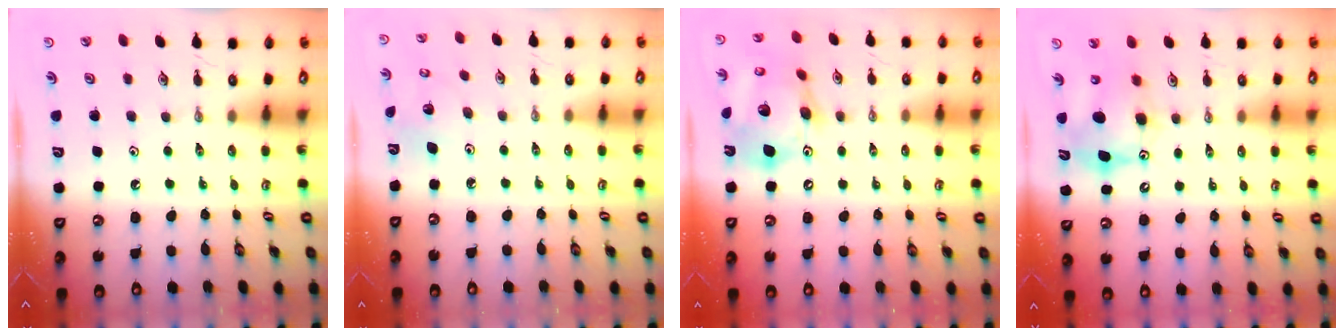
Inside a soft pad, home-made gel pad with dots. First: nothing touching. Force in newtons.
{"total": 3.3, "press": 3.2, "slide": 0.3}
{"total": 17.9, "press": 17.6, "slide": 3.2}
{"total": 8.8, "press": 8.8, "slide": 0.6}